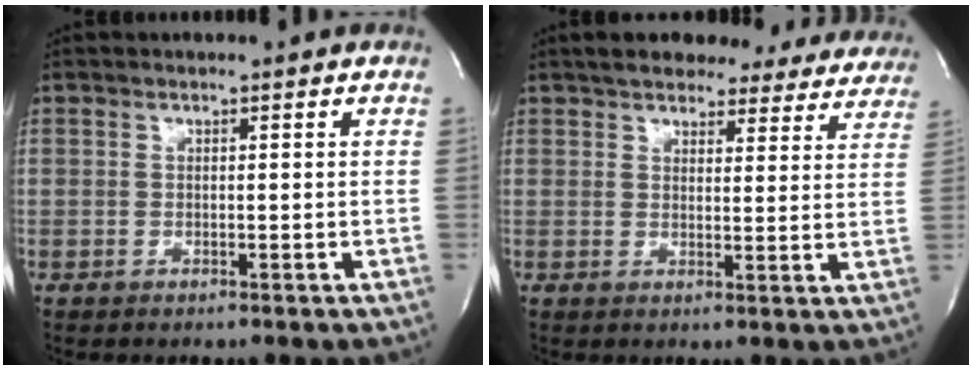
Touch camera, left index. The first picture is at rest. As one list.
[{"total": 19.0, "force": [16.8, 6.2, 6.3], "torque": [-0.083, 0.007, 0.193]}]